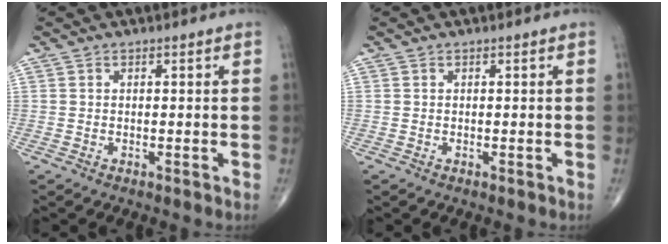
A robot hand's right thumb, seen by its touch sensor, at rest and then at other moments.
{"total": 0.0}